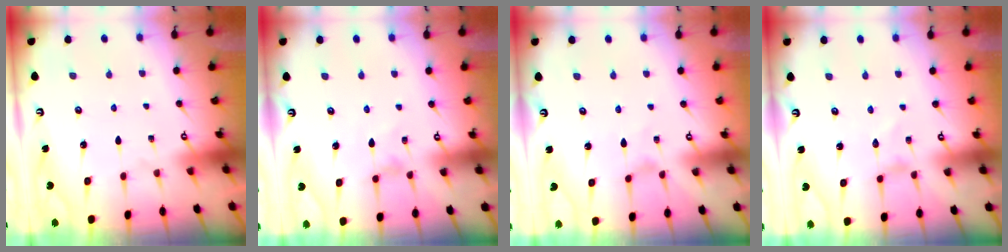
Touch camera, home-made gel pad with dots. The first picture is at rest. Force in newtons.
{"total": 0.9, "press": 0.8, "slide": 0.2}
{"total": 0.7, "press": 0.7, "slide": 0.2}
{"total": 0.0}